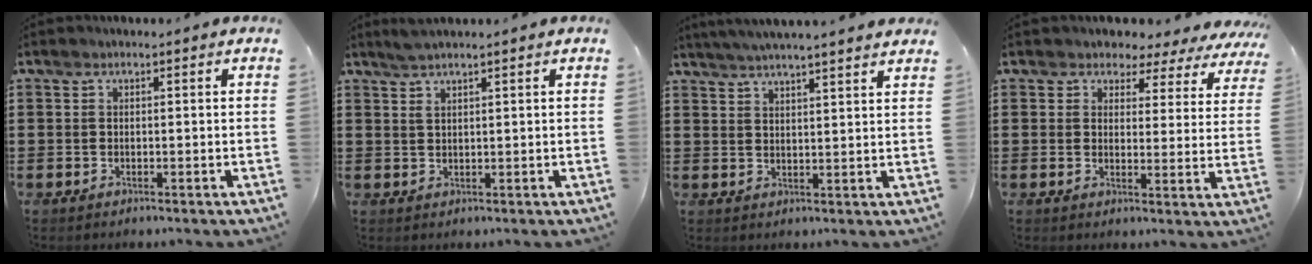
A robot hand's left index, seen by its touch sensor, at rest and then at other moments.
{"total": 2.0, "force": [1.5, 0.1, 1.3], "torque": [-0.029, 0.002, 0.028]}
{"total": 4.0, "force": [3.8, -0.7, 1.2], "torque": [-0.036, -0.014, 0.067]}
{"total": 3.1, "force": [2.7, 1.5, 0.4], "torque": [-0.022, -0.016, 0.041]}